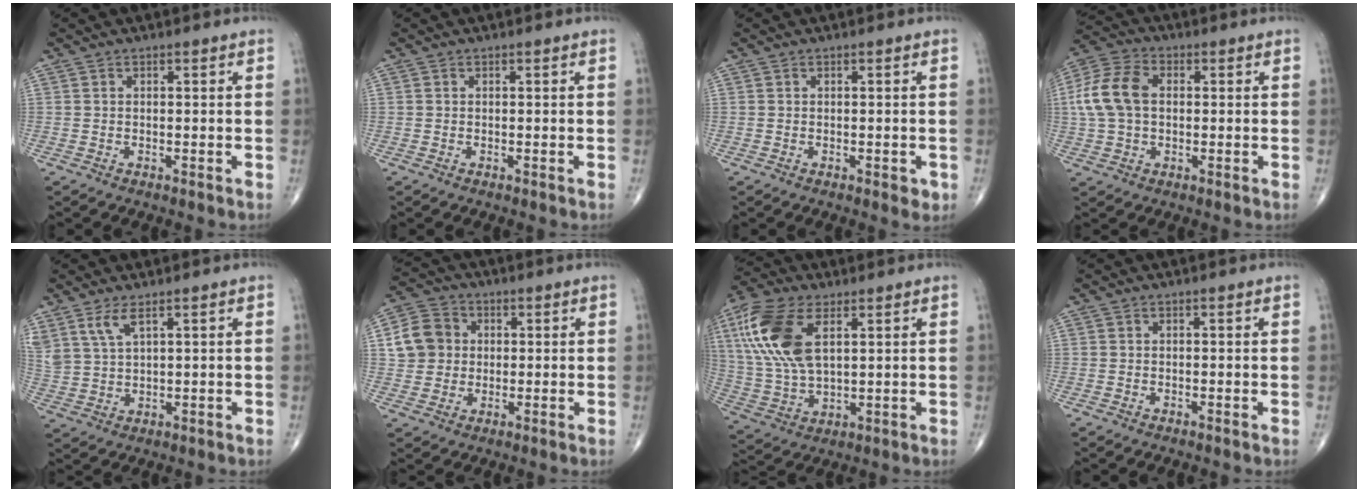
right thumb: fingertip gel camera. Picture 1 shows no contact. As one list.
[{"total": 0.0}, {"total": 1.6, "force": [-0.5, 0.9, 1.2], "torque": [-0.009, -0.001, -0.006]}, {"total": 10.8, "force": [0.9, 7.2, 7.9], "torque": [-0.167, 0.025, 0.014]}, {"total": 5.5, "force": [3.5, 1.8, 3.8], "torque": [-0.085, -0.010, 0.079]}, {"total": 8.4, "force": [1.1, 7.6, 3.4], "torque": [-0.044, 0.009, 0.012]}, {"total": 16.9, "force": [5.9, 8.6, 13.3], "torque": [-0.287, -0.007, 0.115]}, {"total": 0.0}]